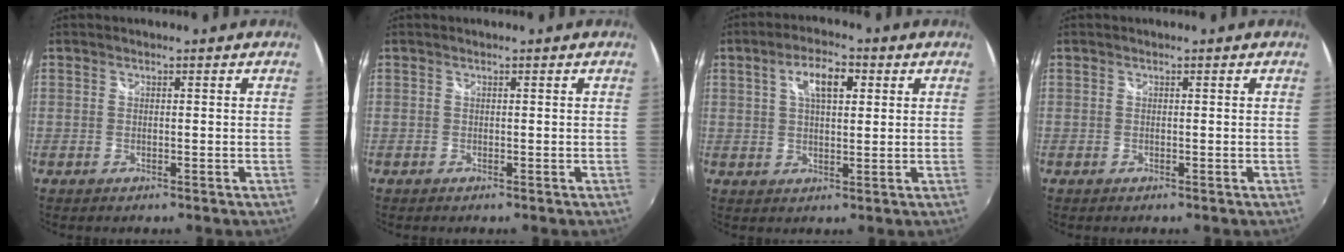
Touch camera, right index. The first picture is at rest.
{"total": 0.0}
{"total": 6.9, "force": [2.4, 3.1, 5.7], "torque": [-0.099, 0.016, 0.041]}
{"total": 0.0}